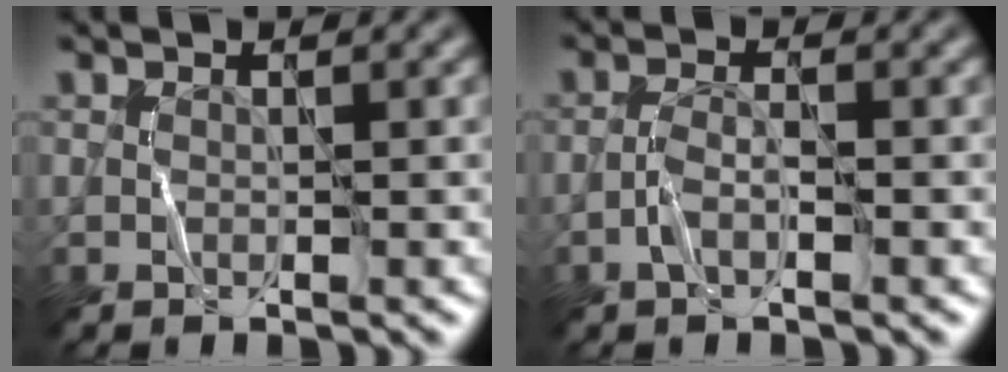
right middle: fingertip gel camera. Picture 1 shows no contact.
{"total": 1.3, "force": [-0.8, 0.4, 0.9], "torque": [-0.018, 0.009, -0.021]}